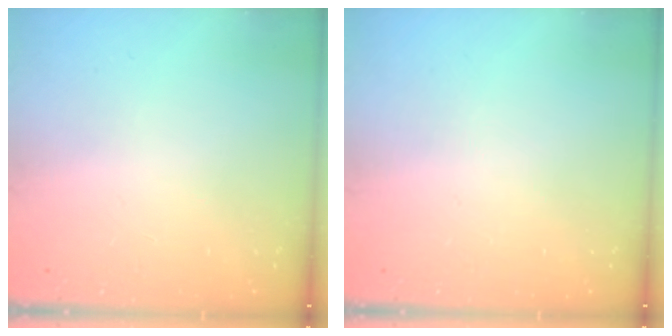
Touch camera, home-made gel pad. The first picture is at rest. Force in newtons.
{"total": 0.0}